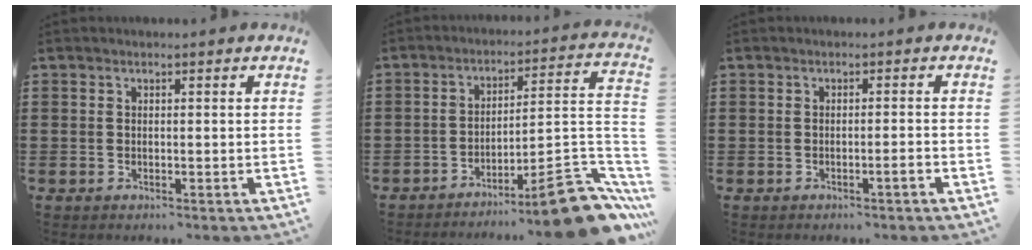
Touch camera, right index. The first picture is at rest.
{"total": 12.4, "force": [-9.3, 1.9, 8.0], "torque": [-0.087, 0.030, -0.164]}
{"total": 1.4, "force": [-0.9, -0.2, 1.1], "torque": [-0.018, -0.004, -0.016]}